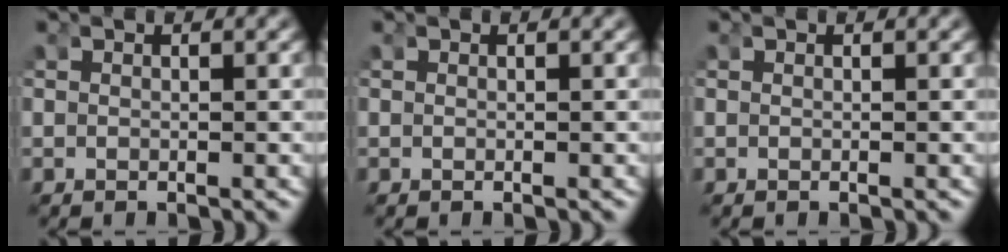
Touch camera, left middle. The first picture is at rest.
{"total": 0.0}
{"total": 0.0}